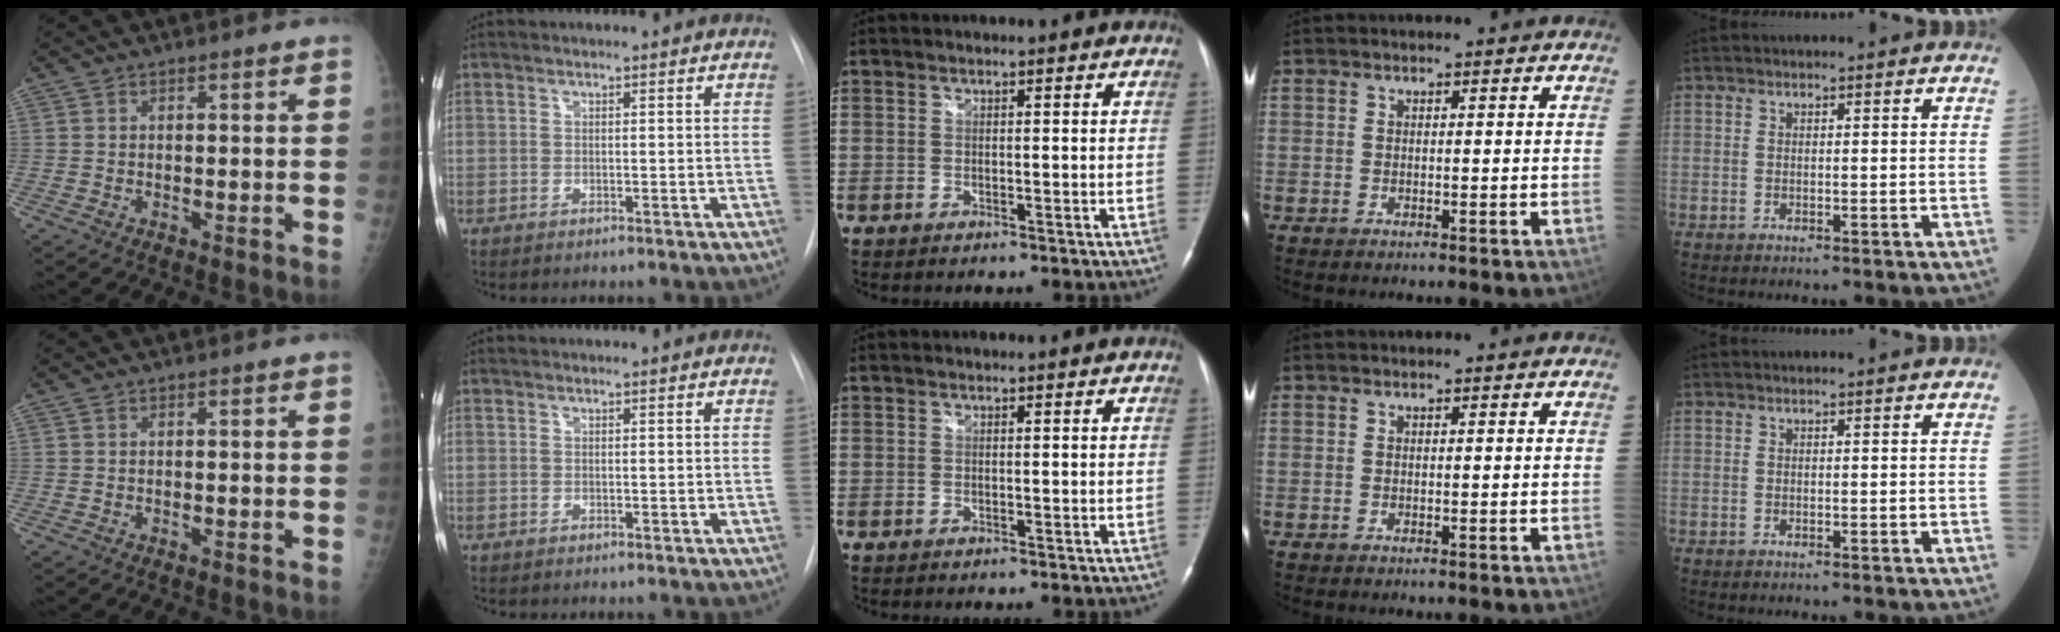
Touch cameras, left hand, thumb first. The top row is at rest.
{}